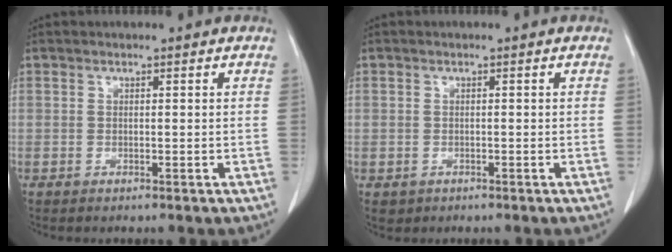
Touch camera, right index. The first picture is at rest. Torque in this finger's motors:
{"motor_torque": [-0.37, 0.06, -1.05, -0.21]}